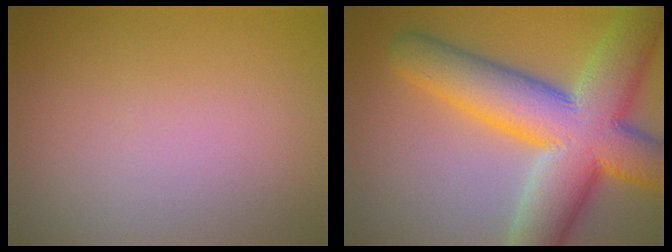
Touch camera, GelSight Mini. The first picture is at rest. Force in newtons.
{"total": 13.1, "press": 13.1, "slide": 0.6}